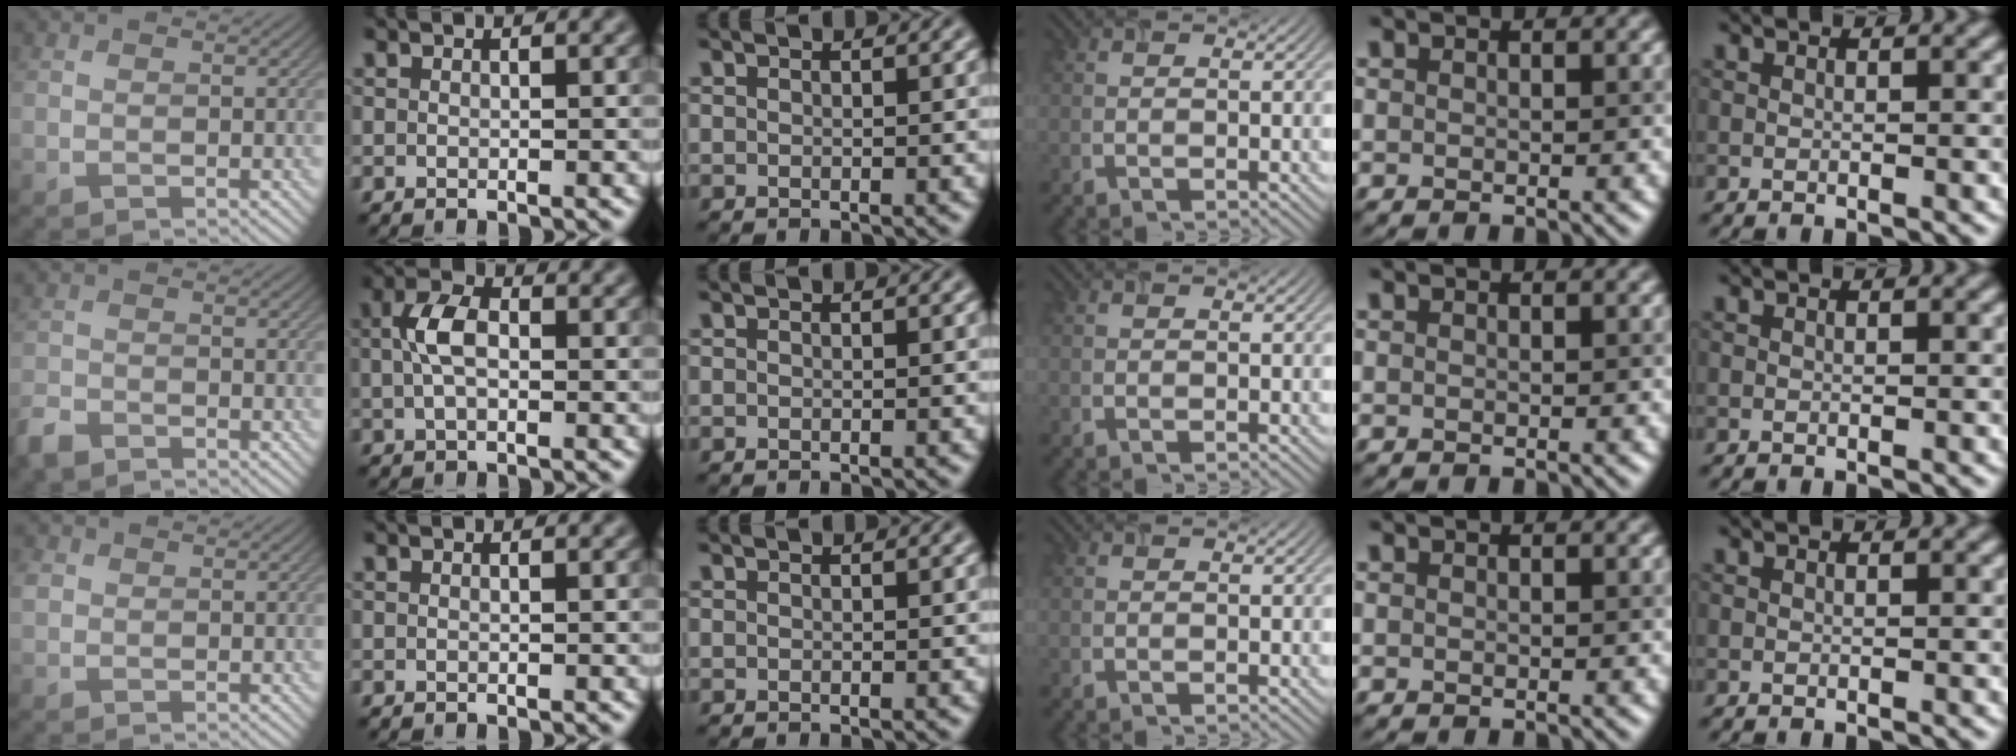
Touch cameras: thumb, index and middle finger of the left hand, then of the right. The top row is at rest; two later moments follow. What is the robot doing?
{"motion": "insert", "object": "airpods case & airpods"}